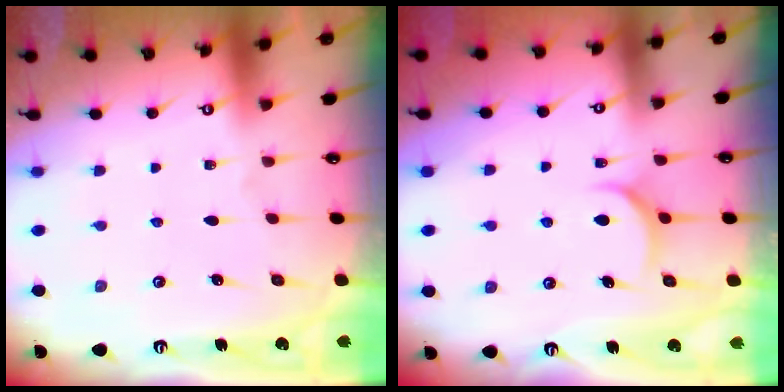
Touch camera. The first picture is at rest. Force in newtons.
{"total": 4.9, "press": 4.9, "slide": 0.7}